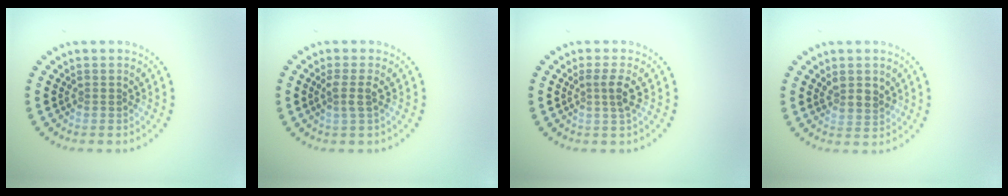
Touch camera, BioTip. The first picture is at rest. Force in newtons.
{"total": 1.6, "press": 1.2, "slide": 1.0}
{"total": 1.8, "press": 1.4, "slide": 1.1}
{"total": 2.1, "press": 1.8, "slide": 1.1}